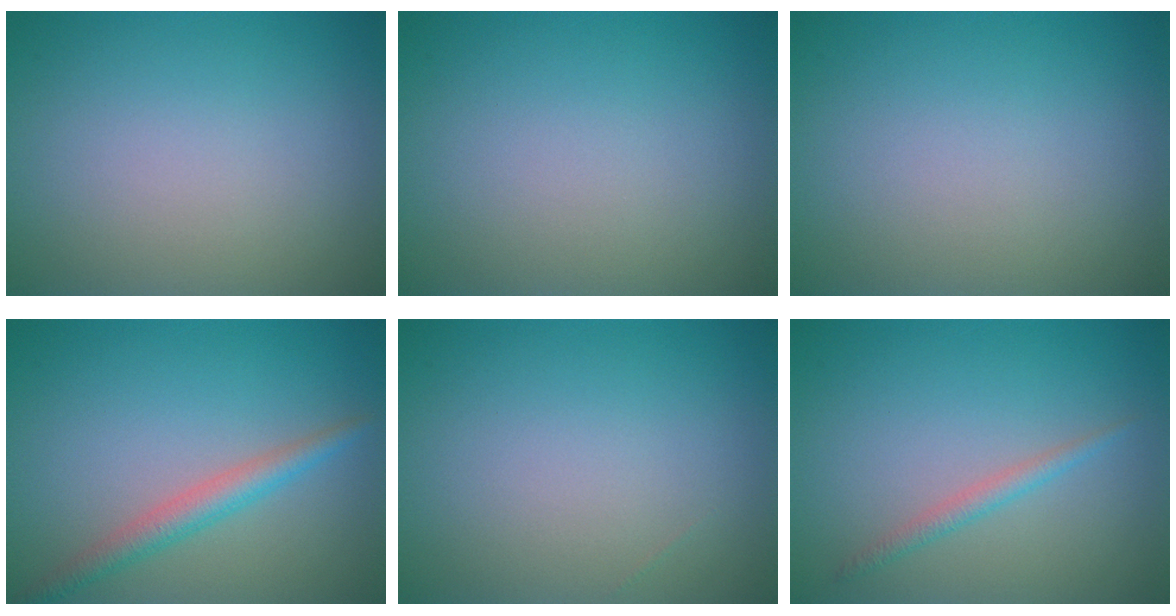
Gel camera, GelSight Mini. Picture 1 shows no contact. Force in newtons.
{"total": 0.0}
{"total": 0.0}
{"total": 2.8, "press": 2.8, "slide": 0.1}
{"total": 0.0}
{"total": 1.4, "press": 1.4, "slide": 0.0}